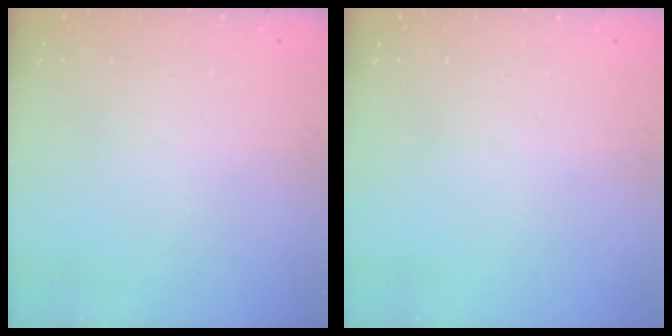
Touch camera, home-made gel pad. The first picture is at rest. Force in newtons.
{"total": 0.0}